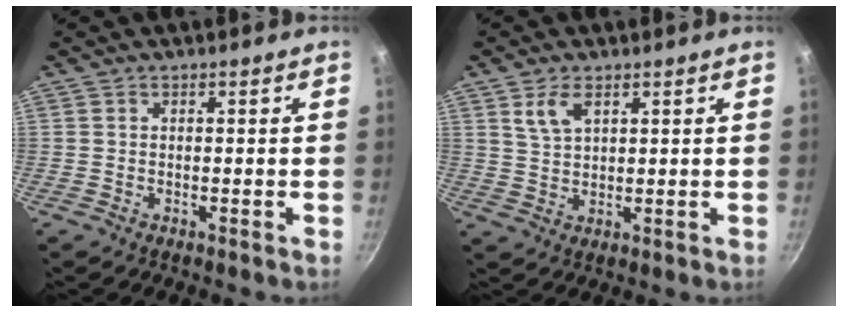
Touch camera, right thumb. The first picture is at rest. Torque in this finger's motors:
{"motor_torque": [-0.90, 0.94, 0.10, 0.01, 0.04]}